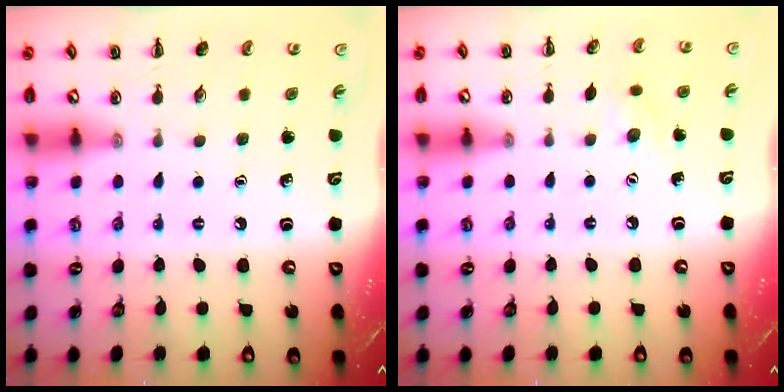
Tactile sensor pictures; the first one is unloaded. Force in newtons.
{"total": 5.7, "press": 5.5, "slide": 1.4}